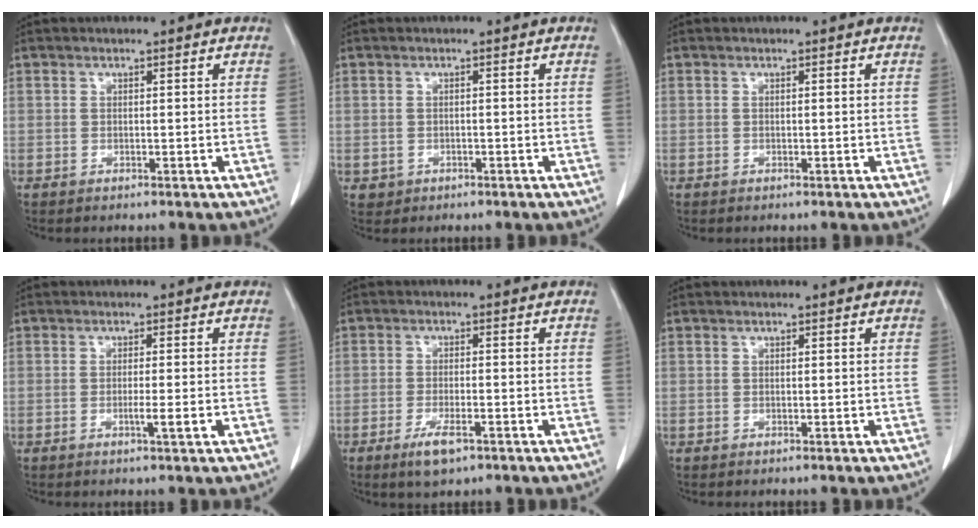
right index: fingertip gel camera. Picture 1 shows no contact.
{"total": 1.3, "force": [-0.4, 1.3, 0.1], "torque": [0.005, 0.005, 0.001]}
{"total": 0.0}
{"total": 2.3, "force": [-0.8, -0.2, 2.1], "torque": [-0.035, -0.005, -0.011]}
{"total": 4.3, "force": [-2.5, 1.1, 3.3], "torque": [-0.060, -0.006, -0.038]}
{"total": 0.0}